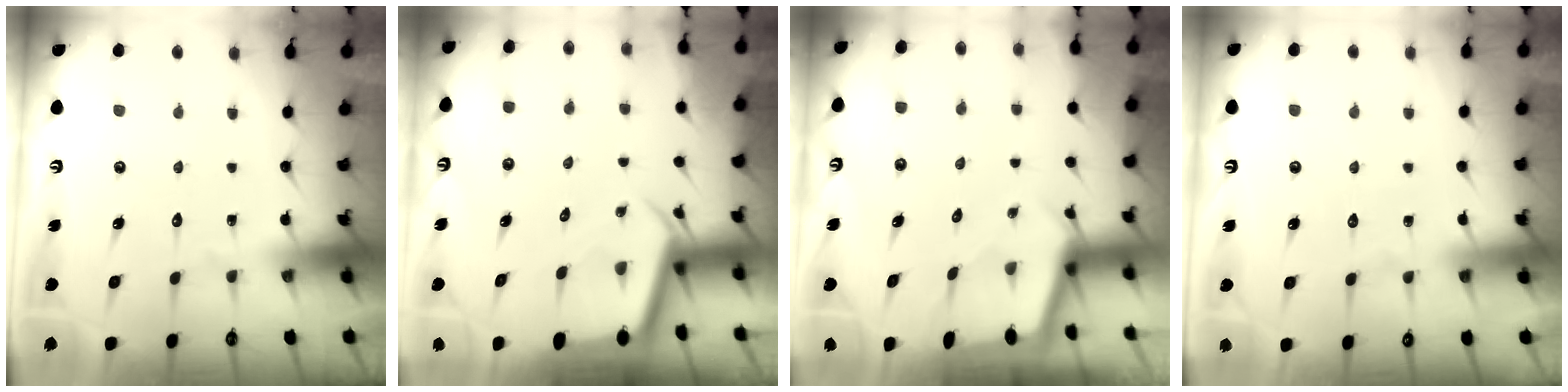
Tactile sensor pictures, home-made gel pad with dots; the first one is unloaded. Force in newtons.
{"total": 3.0, "press": 3.0, "slide": 0.1}
{"total": 1.5, "press": 1.5, "slide": 0.2}
{"total": 3.6, "press": 3.5, "slide": 0.6}